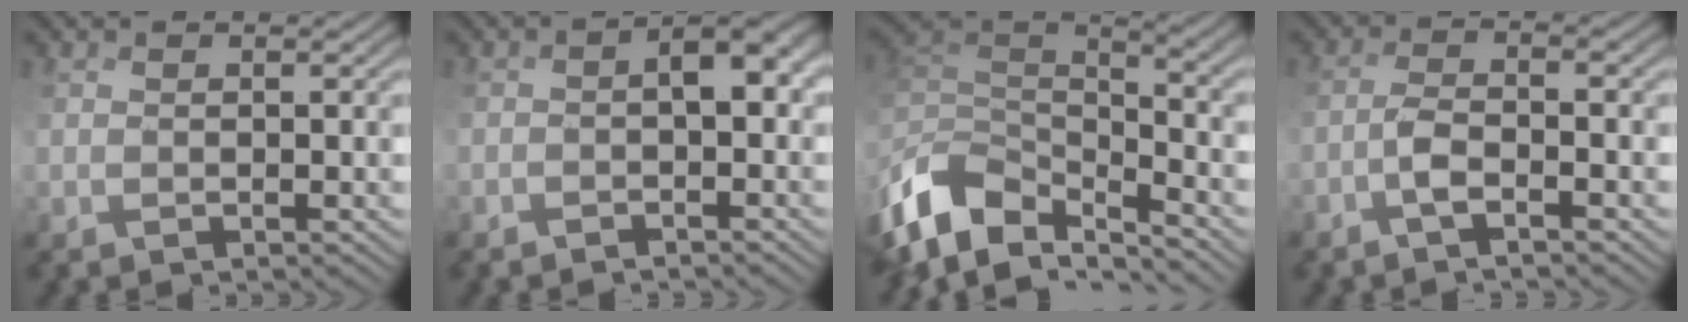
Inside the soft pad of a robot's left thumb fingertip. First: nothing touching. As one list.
[{"total": 4.7, "force": [-1.3, 2.2, 4.0], "torque": [-0.062, -0.001, -0.023]}, {"total": 8.8, "force": [-3.8, 5.2, 6.1], "torque": [-0.148, -0.002, -0.069]}, {"total": 2.1, "force": [-1.3, -0.4, 1.6], "torque": [-0.031, 0.010, -0.033]}]